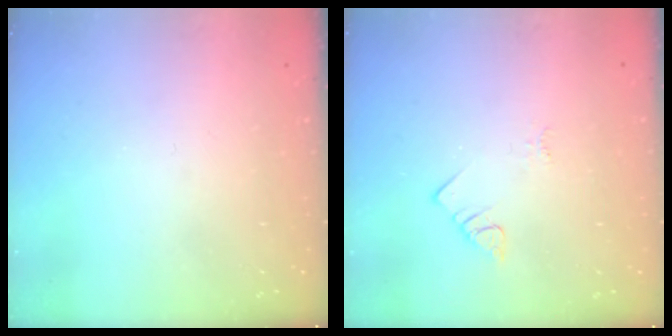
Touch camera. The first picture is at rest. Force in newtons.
{"total": 2.0, "press": 2.0, "slide": 0.4}